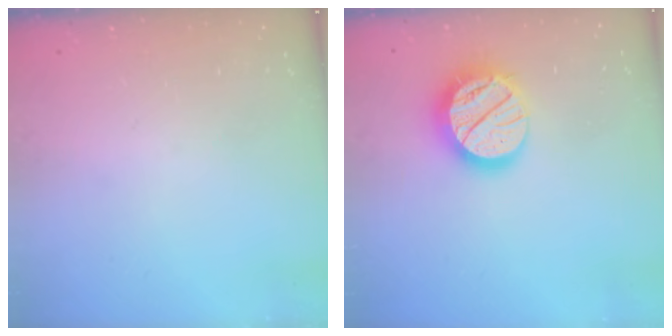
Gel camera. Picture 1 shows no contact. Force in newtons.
{"total": 18.4, "press": 18.3, "slide": 1.6}